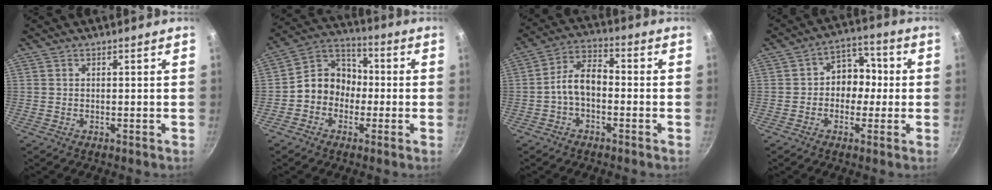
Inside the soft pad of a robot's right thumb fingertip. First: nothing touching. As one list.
[{"total": 10.6, "force": [-1.8, 8.9, 5.4], "torque": [-0.059, 0.042, -0.049]}, {"total": 8.0, "force": [-1.5, 4.8, 6.3], "torque": [-0.107, 0.034, -0.039]}, {"total": 8.5, "force": [-0.2, 6.5, 5.4], "torque": [-0.034, 0.032, -0.016]}]